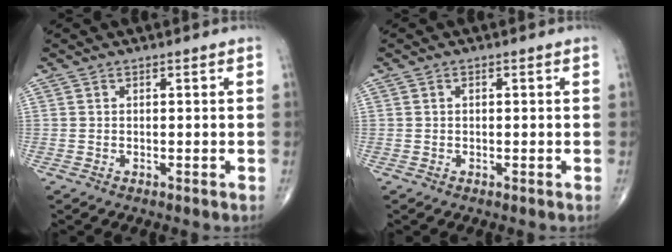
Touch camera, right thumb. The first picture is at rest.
{"total": 0.7, "force": [0.1, 0.3, 0.5], "torque": [-0.011, 0.002, 0.003]}